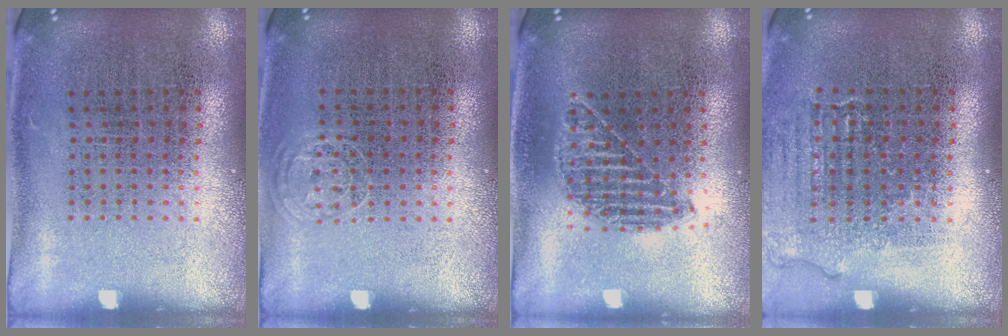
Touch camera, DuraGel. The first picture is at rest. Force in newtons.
{"total": 0.6, "press": 0.6, "slide": 0.3}
{"total": 1.2, "press": 1.1, "slide": 0.5}
{"total": 1.1, "press": 1.1, "slide": 0.2}